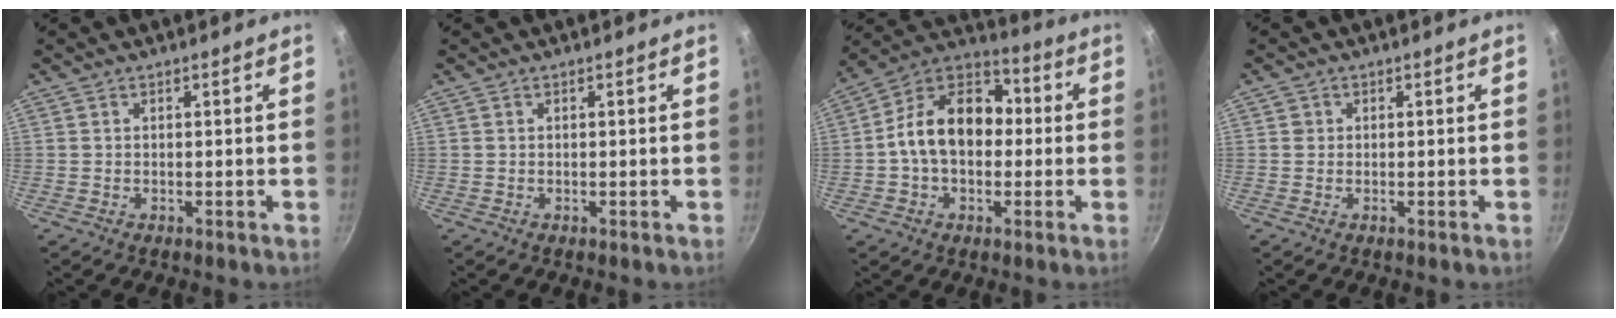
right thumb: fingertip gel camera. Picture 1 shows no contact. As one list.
[{"total": 0.0}, {"total": 16.2, "force": [-0.3, 11.5, 11.4], "torque": [-0.150, 0.045, -0.027]}, {"total": 1.2, "force": [0.3, 1.1, 0.2], "torque": [0.002, 0.003, 0.002]}]